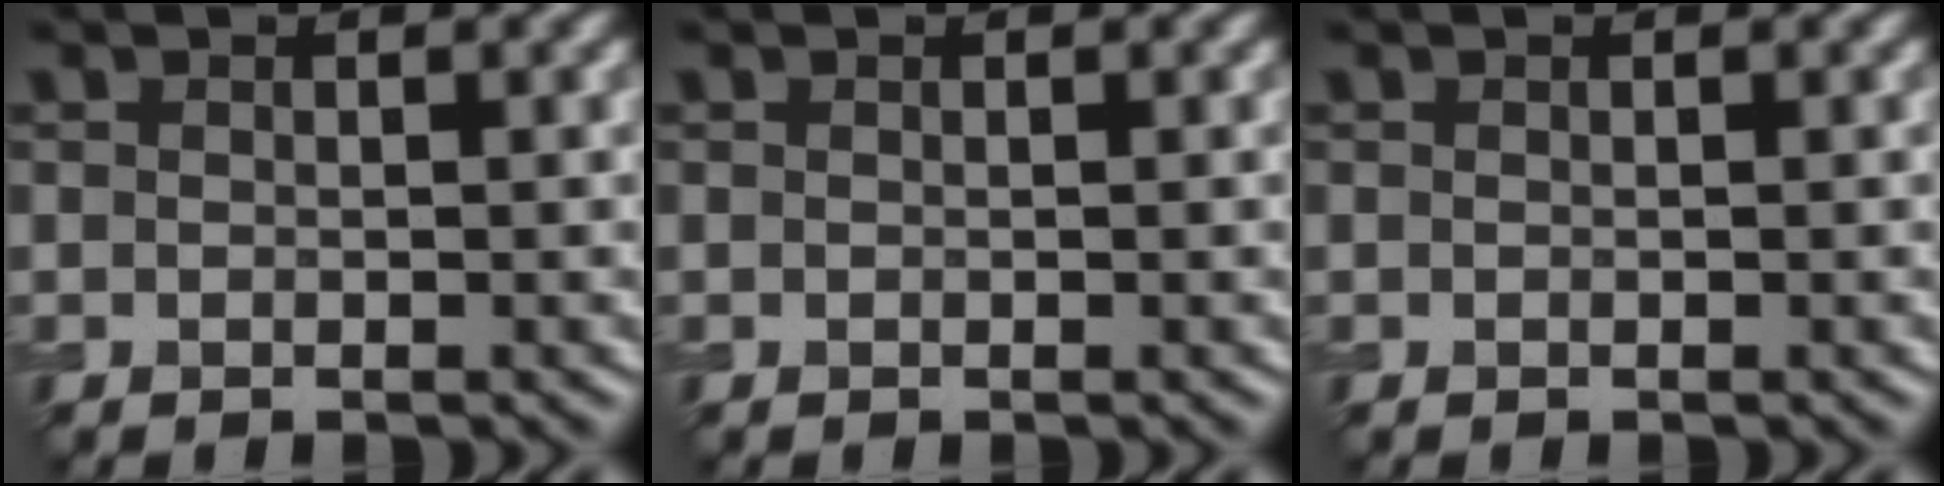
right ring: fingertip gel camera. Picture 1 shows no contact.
{"total": 0.0}
{"total": 0.0}